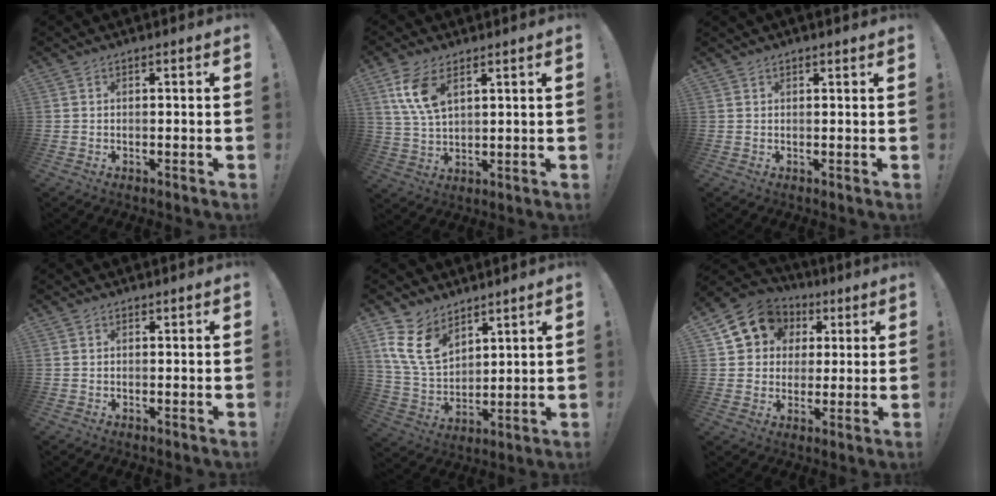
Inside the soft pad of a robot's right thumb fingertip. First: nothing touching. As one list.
[{"total": 9.7, "force": [5.1, 4.8, 6.7], "torque": [-0.139, -0.017, 0.094]}, {"total": 0.7, "force": [0.6, 0.0, 0.3], "torque": [0.003, -0.004, 0.010]}, {"total": 0.8, "force": [0.6, 0.4, 0.1], "torque": [0.000, -0.002, 0.012]}, {"total": 13.7, "force": [8.0, 8.2, 7.5], "torque": [-0.162, -0.044, 0.161]}, {"total": 13.1, "force": [5.4, 10.9, 4.8], "torque": [-0.069, -0.025, 0.111]}]